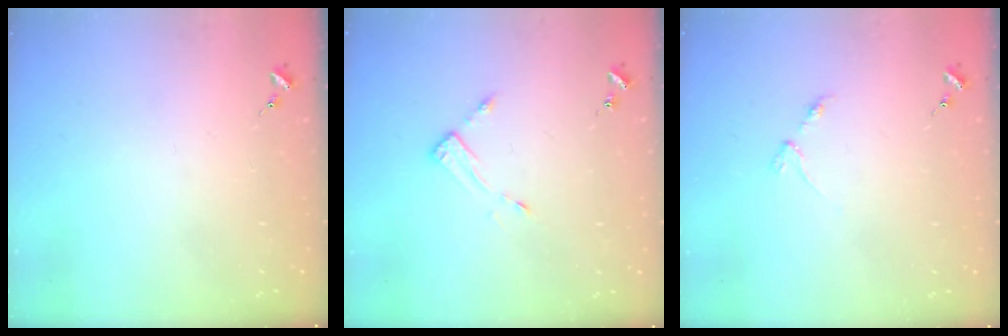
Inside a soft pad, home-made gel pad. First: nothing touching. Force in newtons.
{"total": 3.2, "press": 3.2, "slide": 0.3}
{"total": 3.2, "press": 3.1, "slide": 0.5}